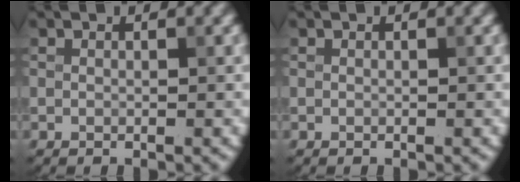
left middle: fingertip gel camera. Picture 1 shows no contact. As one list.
[{"total": 0.0}]